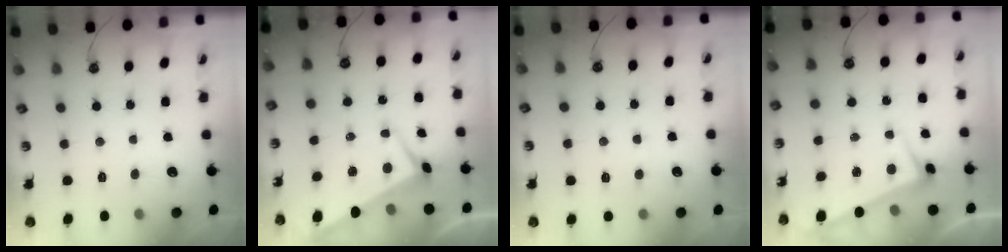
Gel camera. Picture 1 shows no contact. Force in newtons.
{"total": 2.7, "press": 2.5, "slide": 0.9}
{"total": 5.2, "press": 5.2, "slide": 0.5}
{"total": 3.3, "press": 3.2, "slide": 1.0}